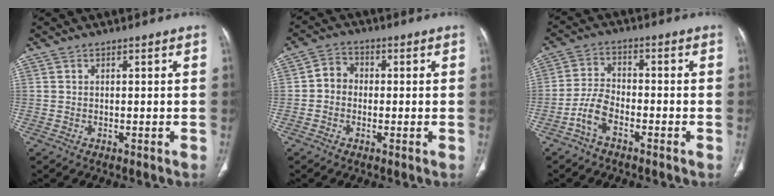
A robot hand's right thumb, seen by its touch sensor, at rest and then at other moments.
{"total": 4.1, "force": [-0.4, 3.6, 1.9], "torque": [-0.012, 0.014, -0.018]}
{"total": 5.6, "force": [-3.2, 2.7, 3.6], "torque": [-0.073, 0.026, -0.069]}